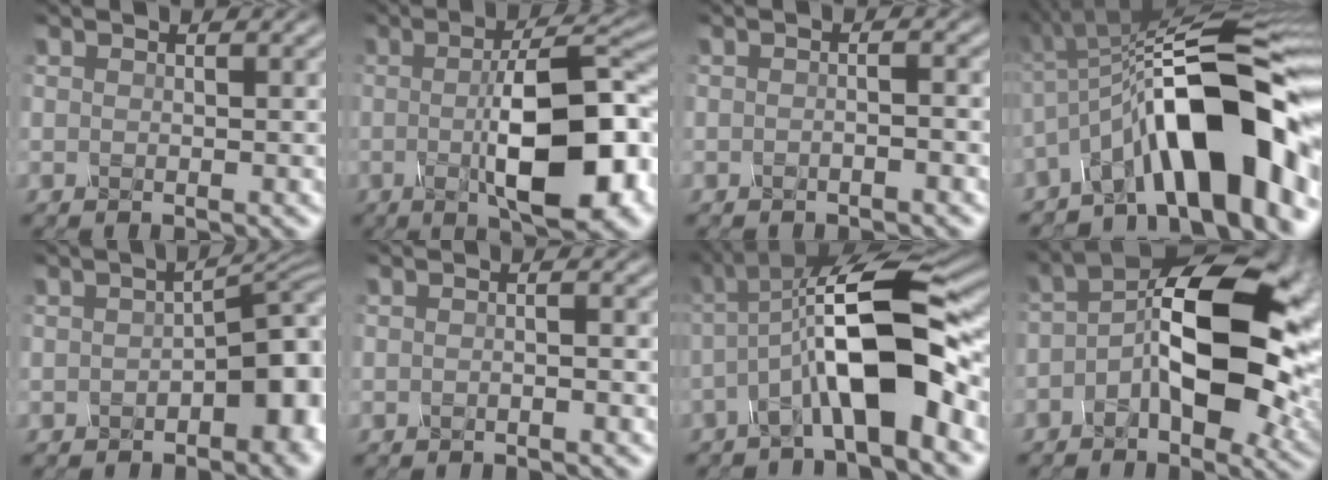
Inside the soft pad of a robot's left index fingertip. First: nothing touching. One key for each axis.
{"total": 11.8, "fx": -1.5, "fy": 3.8, "fz": 11.1, "tx": -0.164, "ty": -0.005, "tz": -0.024}
{"total": 1.1, "fx": -0.7, "fy": 0.2, "fz": 0.9, "tx": -0.017, "ty": -0.001, "tz": -0.015}
{"total": 13.4, "fx": -4.9, "fy": 4.0, "fz": 11.8, "tx": -0.160, "ty": 0.019, "tz": -0.088}
{"total": 6.0, "fx": -1.1, "fy": 3.1, "fz": 5.0, "tx": -0.050, "ty": 0.002, "tz": -0.017}
{"total": 0.8, "fx": -0.5, "fy": 0.1, "fz": 0.7, "tx": -0.013, "ty": -0.002, "tz": -0.012}
{"total": 10.4, "fx": -2.4, "fy": 2.7, "fz": 9.7, "tx": -0.163, "ty": 0.020, "tz": -0.049}
{"total": 12.1, "fx": -0.8, "fy": 5.7, "fz": 10.7, "tx": -0.160, "ty": 0.020, "tz": -0.025}